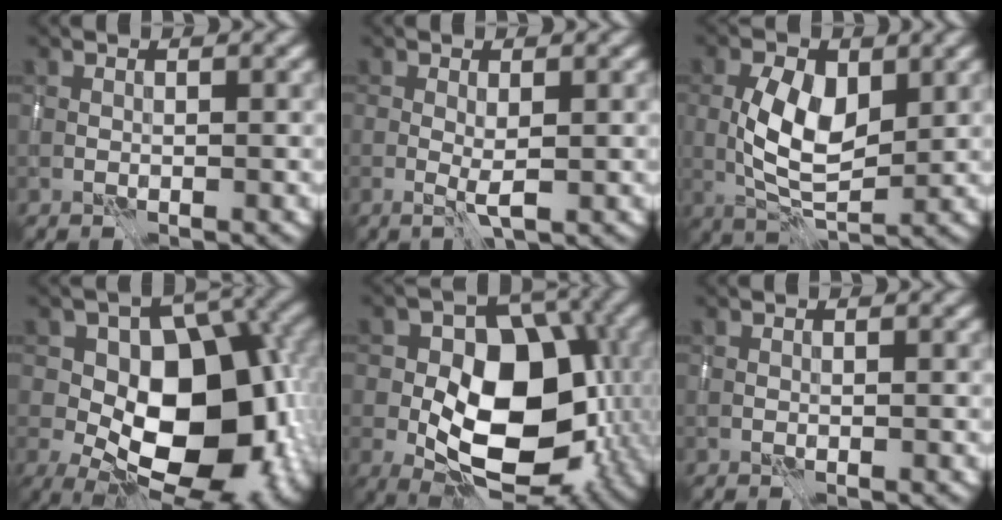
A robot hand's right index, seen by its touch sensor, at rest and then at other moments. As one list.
[{"total": 1.2, "force": [-0.1, 0.0, 1.2], "torque": [-0.023, -0.005, -0.003]}, {"total": 6.0, "force": [0.6, 3.2, 5.0], "torque": [-0.100, -0.002, 0.011]}, {"total": 13.9, "force": [-2.2, 8.7, 10.7], "torque": [-0.131, 0.001, -0.050]}, {"total": 13.1, "force": [-2.2, 8.7, 9.5], "torque": [-0.133, -0.007, -0.044]}, {"total": 0.0}]